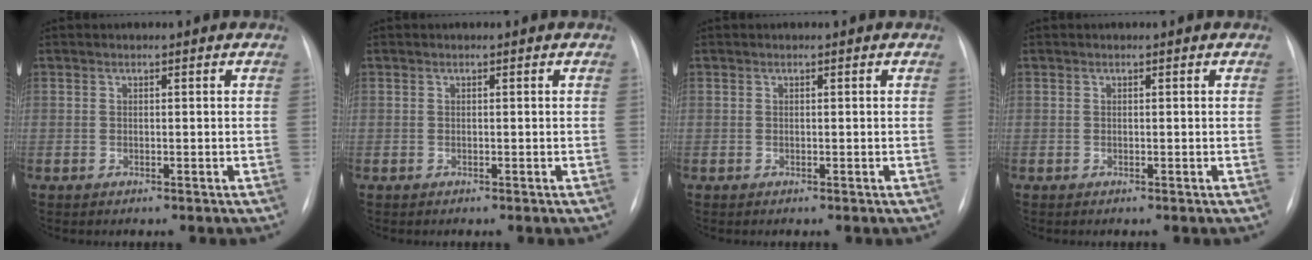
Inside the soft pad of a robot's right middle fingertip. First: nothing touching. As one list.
[{"total": 0.0}, {"total": 0.0}, {"total": 0.0}]